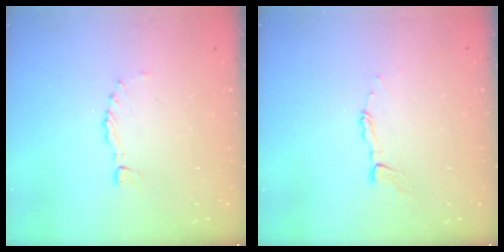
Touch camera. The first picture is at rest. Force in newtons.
{"total": 3.3, "press": 3.3, "slide": 0.4}